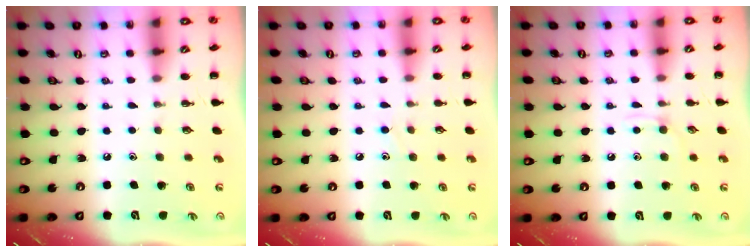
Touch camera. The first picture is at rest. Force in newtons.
{"total": 5.9, "press": 5.4, "slide": 2.3}
{"total": 2.8, "press": 2.7, "slide": 0.9}